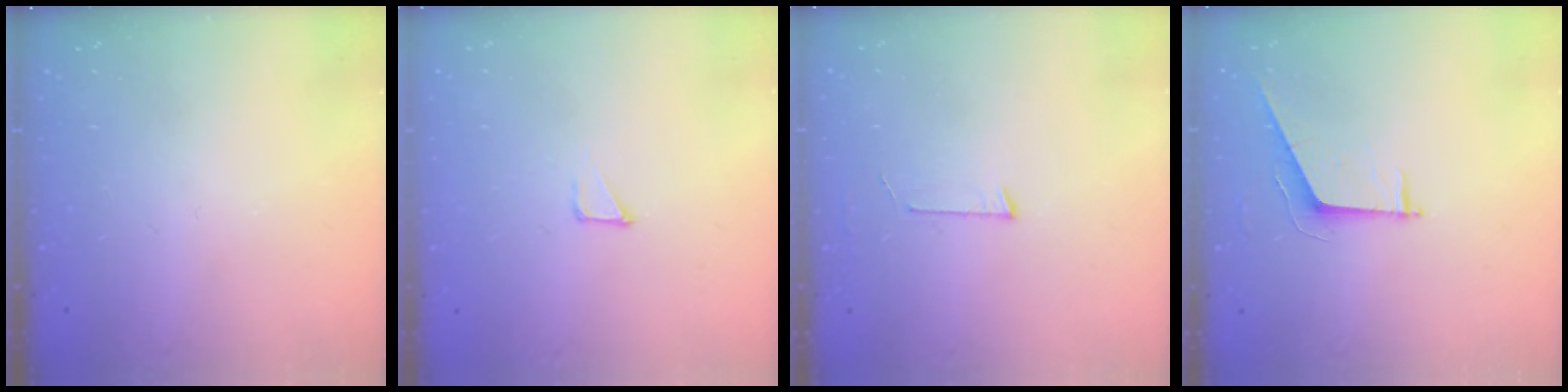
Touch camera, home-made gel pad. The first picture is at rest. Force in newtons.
{"total": 1.2, "press": 1.2, "slide": 0.0}
{"total": 2.7, "press": 2.7, "slide": 0.2}
{"total": 6.5, "press": 6.5, "slide": 0.2}